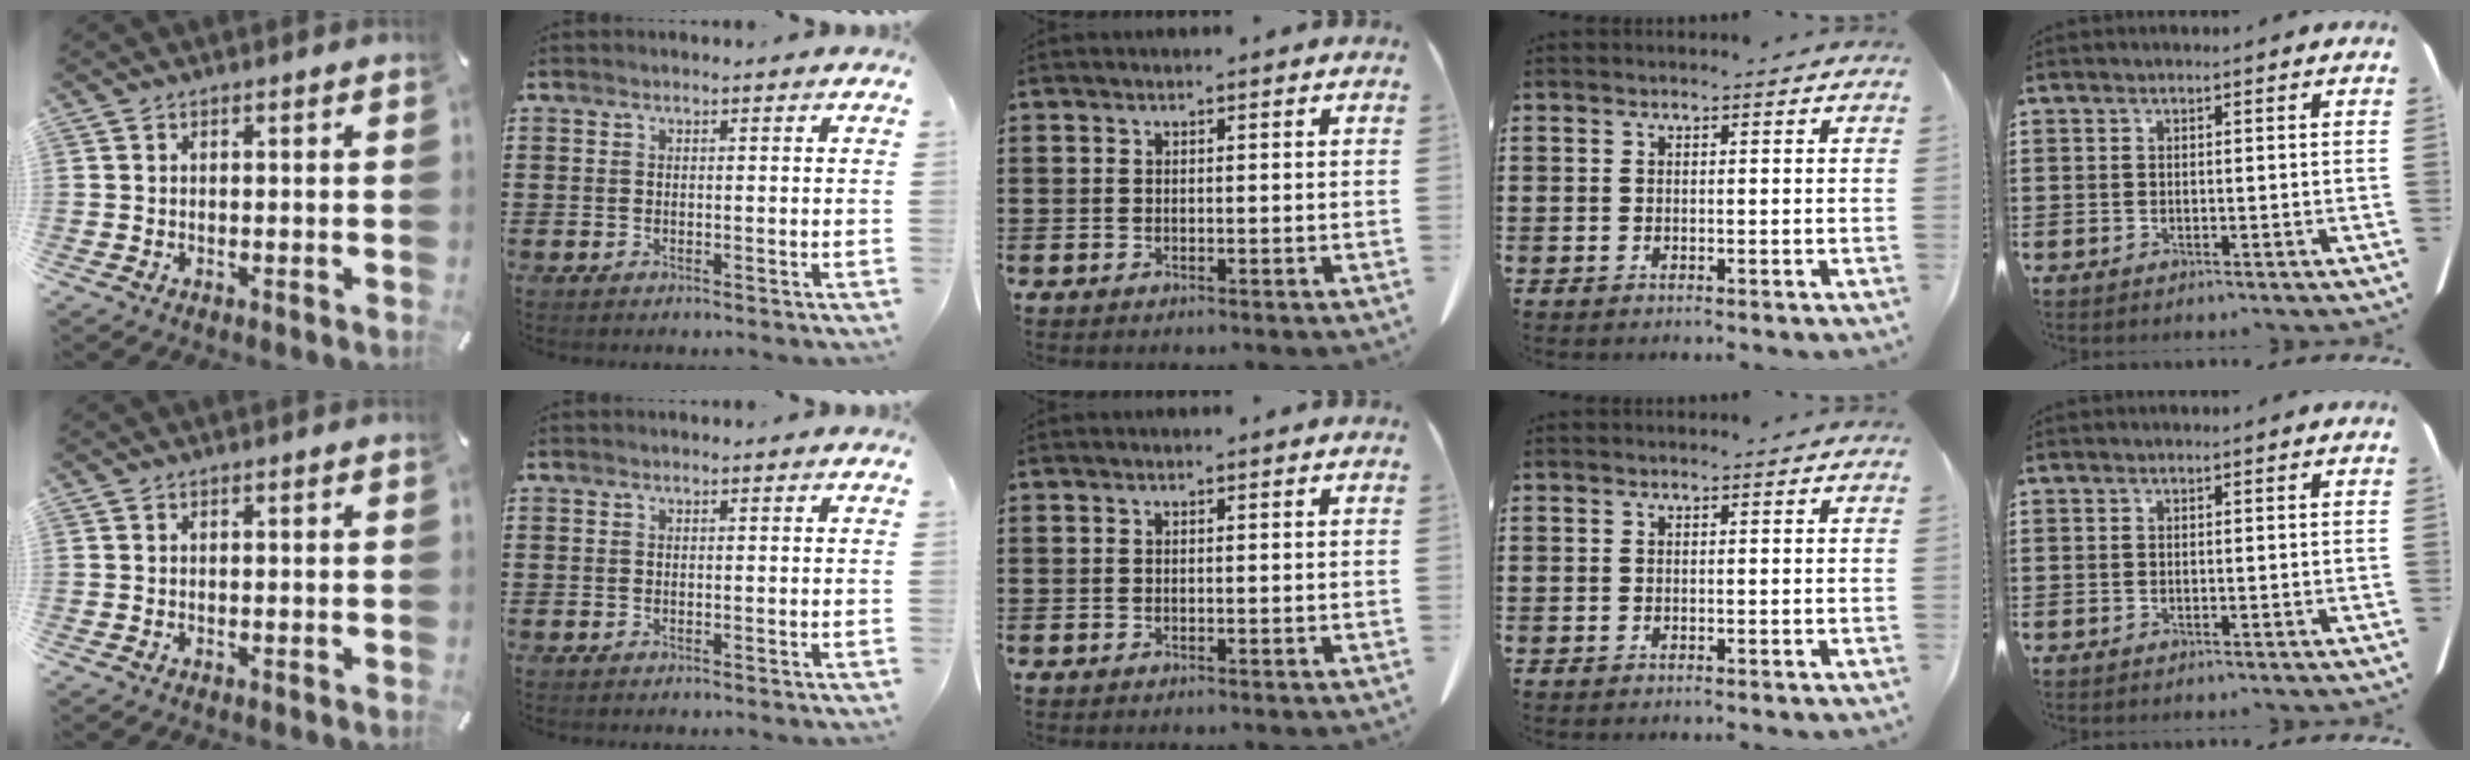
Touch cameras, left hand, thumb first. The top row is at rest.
{}